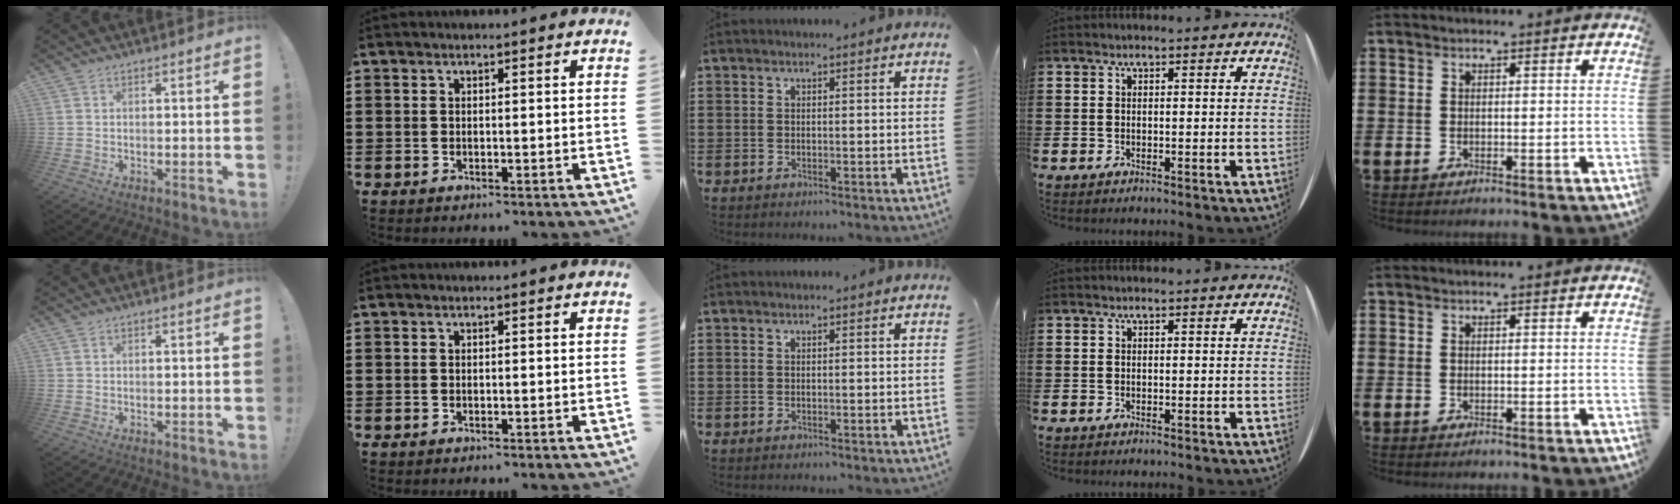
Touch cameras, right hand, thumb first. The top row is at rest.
{}